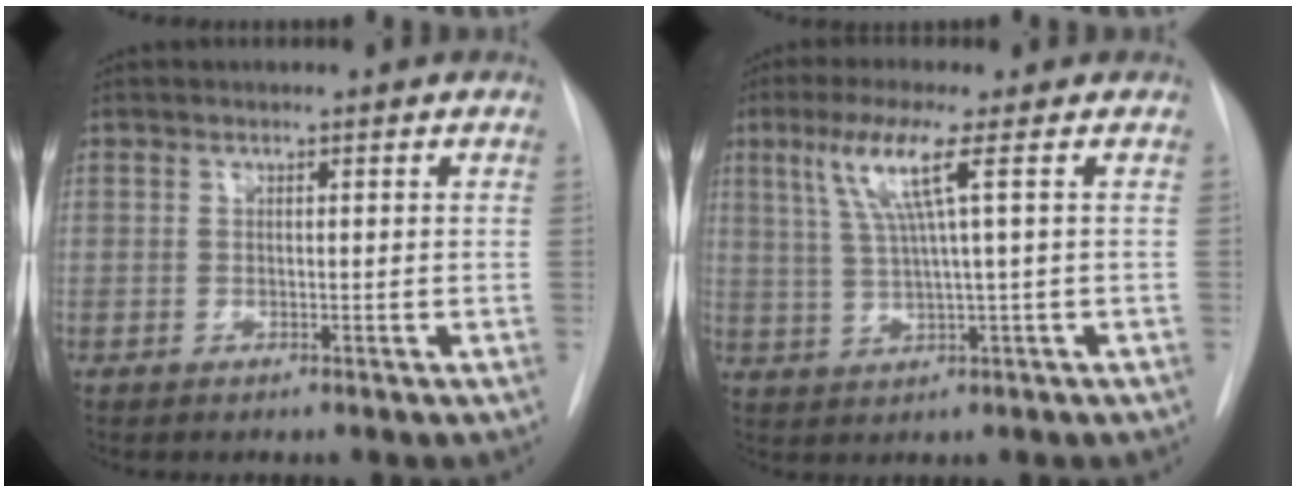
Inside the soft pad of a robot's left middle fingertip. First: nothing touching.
{"total": 6.8, "force": [2.6, -1.2, 6.2], "torque": [-0.131, 0.006, 0.055]}